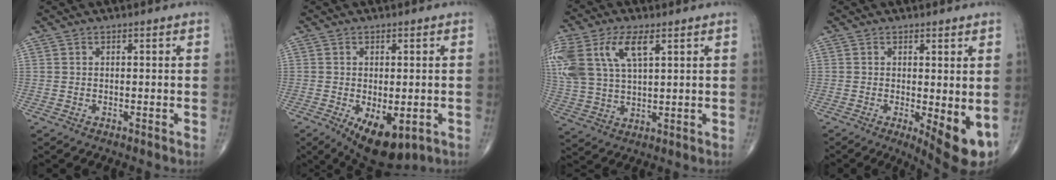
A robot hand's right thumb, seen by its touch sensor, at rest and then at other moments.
{"total": 9.7, "force": [-3.9, 4.7, 7.5], "torque": [-0.107, -0.009, -0.048]}
{"total": 17.4, "force": [6.9, 9.0, 13.3], "torque": [-0.320, 0.010, 0.135]}
{"total": 8.1, "force": [-1.4, 2.5, 7.6], "torque": [-0.103, -0.021, -0.014]}